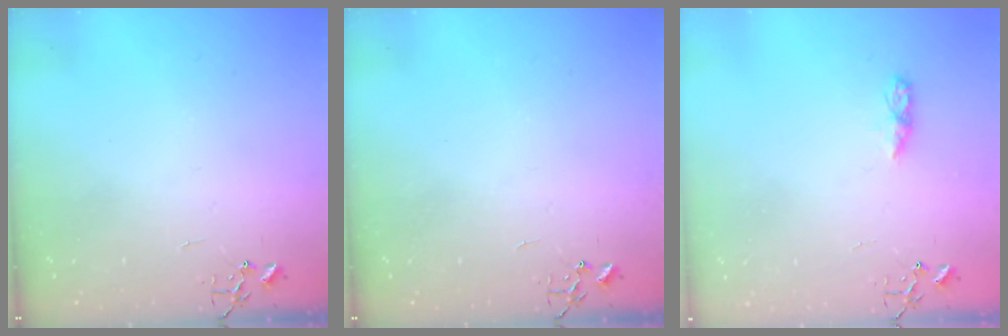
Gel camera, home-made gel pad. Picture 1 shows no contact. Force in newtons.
{"total": 0.0}
{"total": 5.1, "press": 5.1, "slide": 0.6}